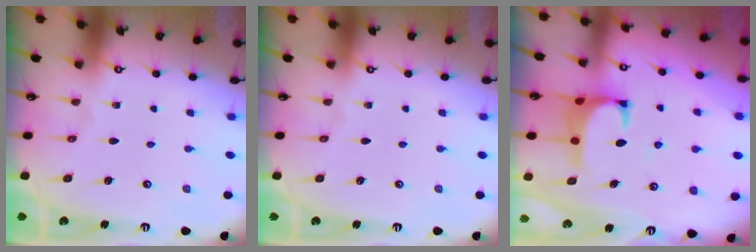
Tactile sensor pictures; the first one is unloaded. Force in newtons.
{"total": 0.0}
{"total": 2.5, "press": 2.4, "slide": 0.7}